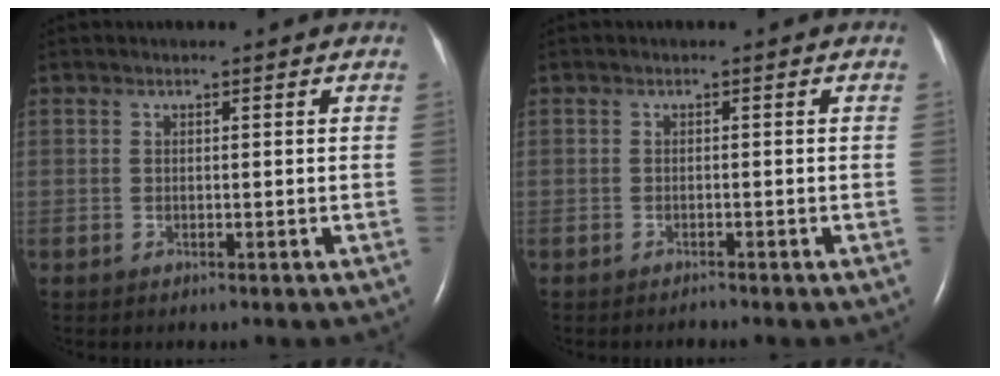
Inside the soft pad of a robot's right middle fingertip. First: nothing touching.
{"total": 0.7, "force": [-0.7, -0.1, 0.0], "torque": [-0.004, -0.003, -0.010]}